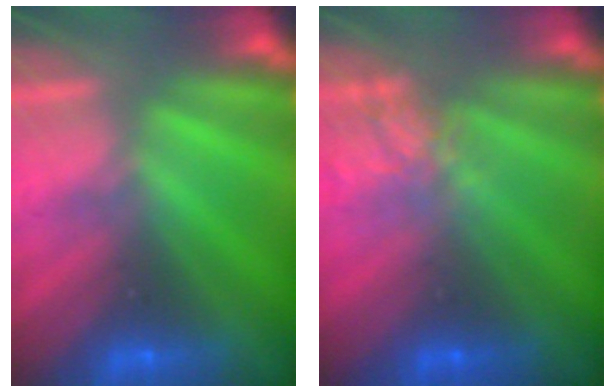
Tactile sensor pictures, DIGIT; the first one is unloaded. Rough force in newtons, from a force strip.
{"total": 3.8}